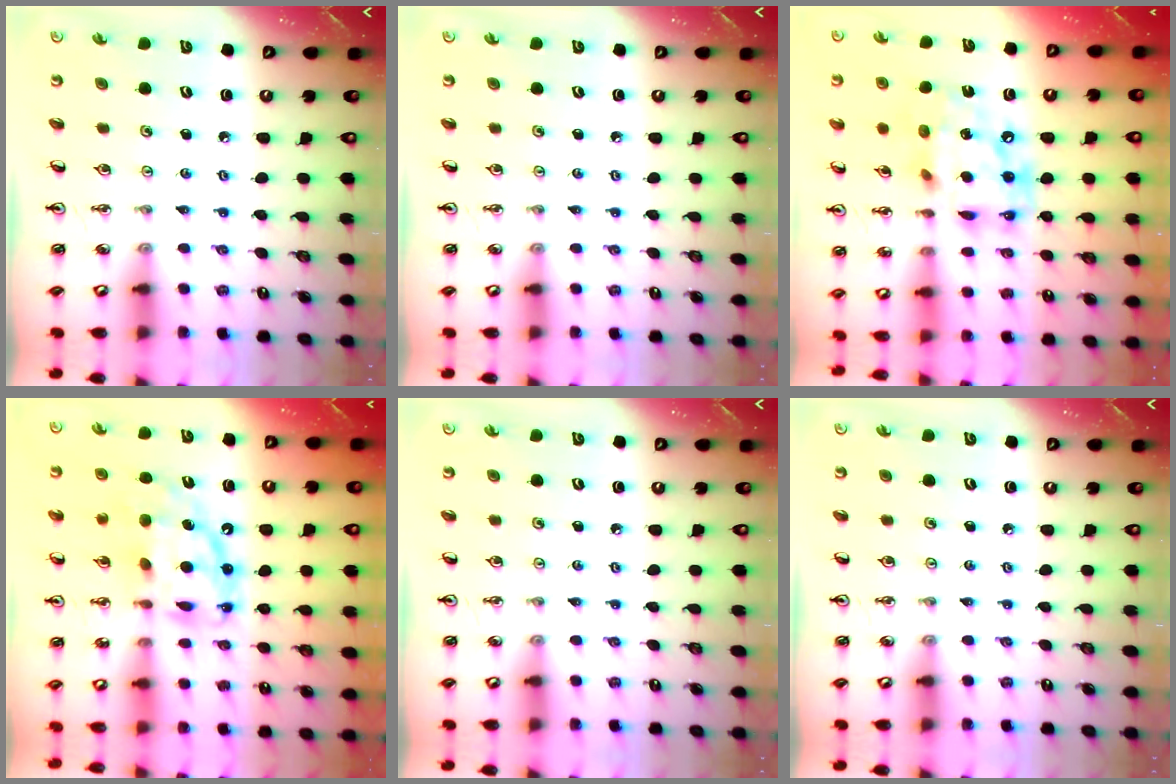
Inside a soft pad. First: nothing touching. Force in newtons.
{"total": 0.0}
{"total": 16.3, "press": 16.2, "slide": 1.6}
{"total": 13.7, "press": 13.7, "slide": 1.3}
{"total": 0.0}
{"total": 0.0}